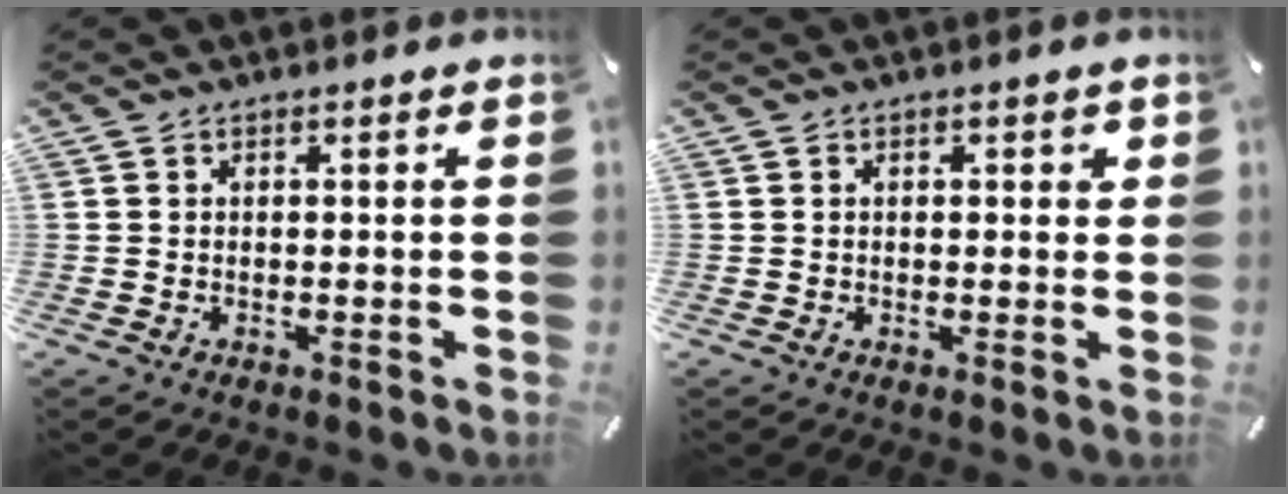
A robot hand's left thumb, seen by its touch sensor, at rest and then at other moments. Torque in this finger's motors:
{"motor_torque": [-0.16, -0.22, -0.10, 0.20, -0.02]}